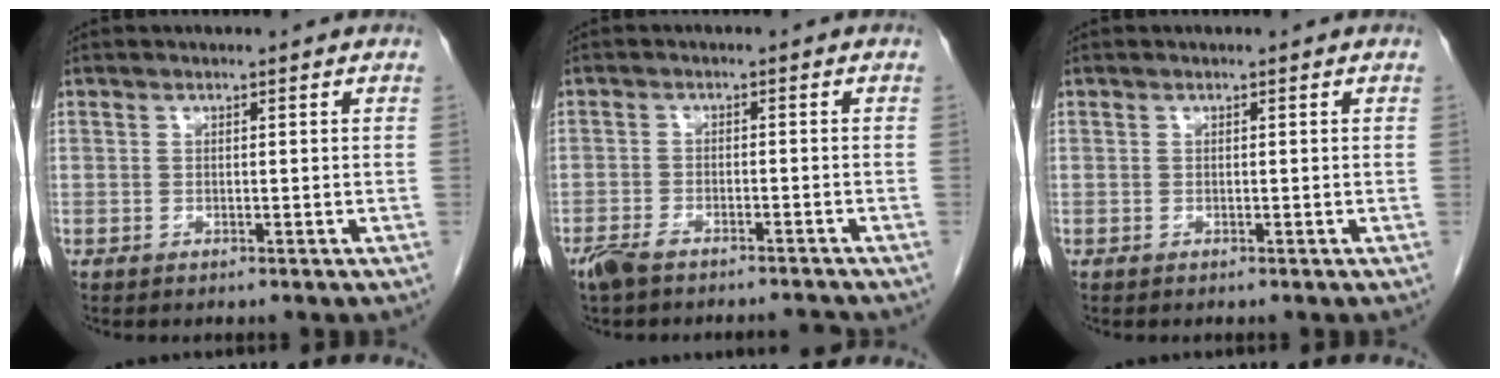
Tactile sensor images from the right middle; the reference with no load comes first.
{"total": 5.9, "force": [-5.2, 1.1, 2.5], "torque": [-0.047, -0.007, -0.090]}
{"total": 0.0}